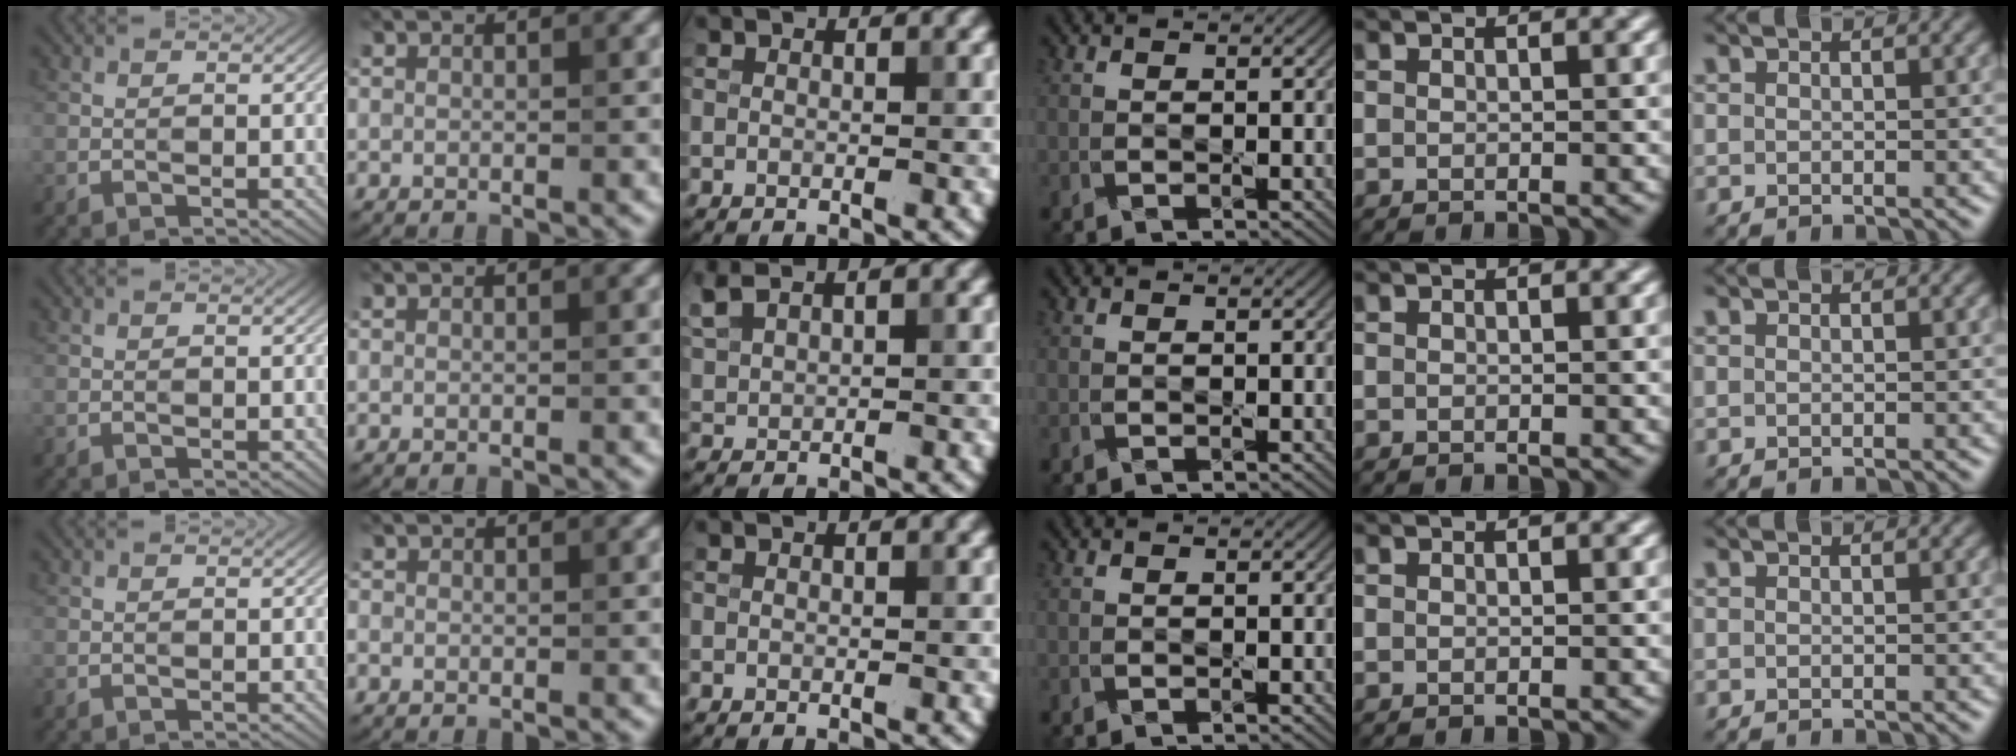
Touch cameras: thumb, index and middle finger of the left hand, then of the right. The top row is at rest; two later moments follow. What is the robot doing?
{"motion": "press", "object": "calculator"}